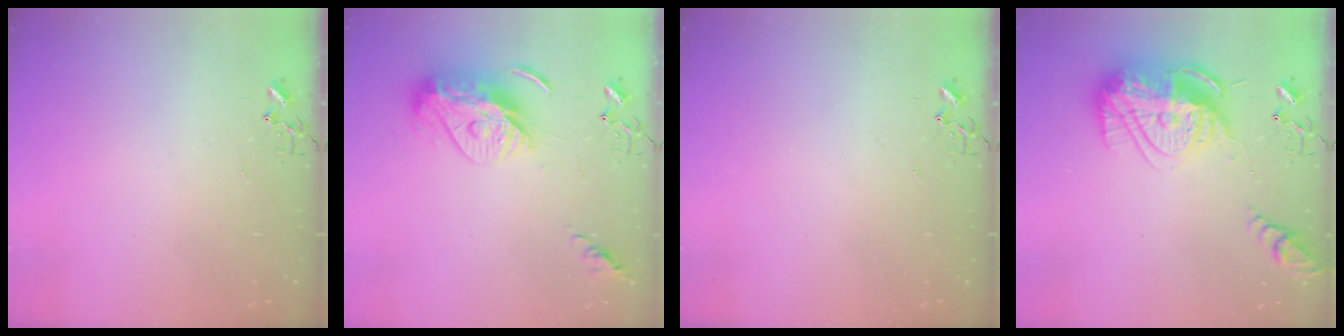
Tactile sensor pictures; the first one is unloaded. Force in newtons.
{"total": 12.3, "press": 12.2, "slide": 1.1}
{"total": 0.0}
{"total": 18.9, "press": 18.9, "slide": 1.6}